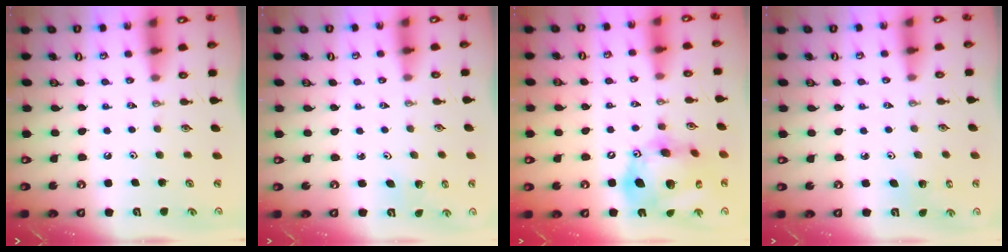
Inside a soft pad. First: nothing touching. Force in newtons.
{"total": 1.1, "press": 1.1, "slide": 0.1}
{"total": 22.1, "press": 21.9, "slide": 3.3}
{"total": 2.5, "press": 2.5, "slide": 0.2}